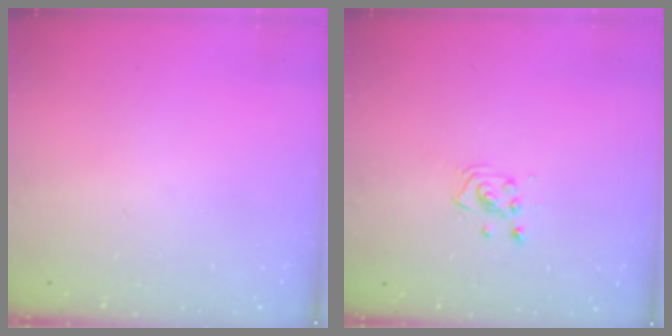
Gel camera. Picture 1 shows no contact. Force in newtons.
{"total": 3.6, "press": 3.6, "slide": 0.3}